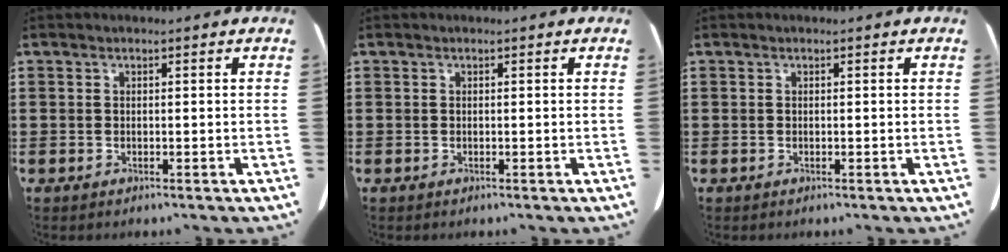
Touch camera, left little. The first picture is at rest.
{"total": 0.0}
{"total": 0.0}